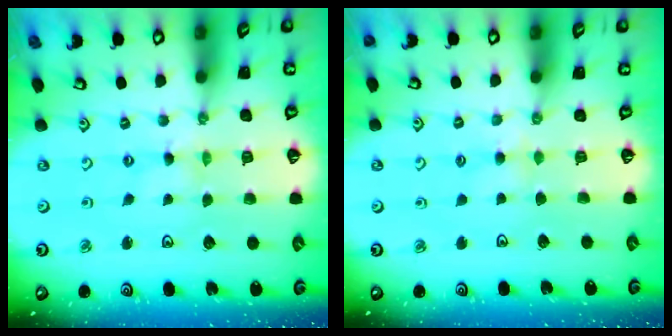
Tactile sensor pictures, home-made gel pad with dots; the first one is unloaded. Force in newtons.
{"total": 3.1, "press": 3.1, "slide": 0.5}